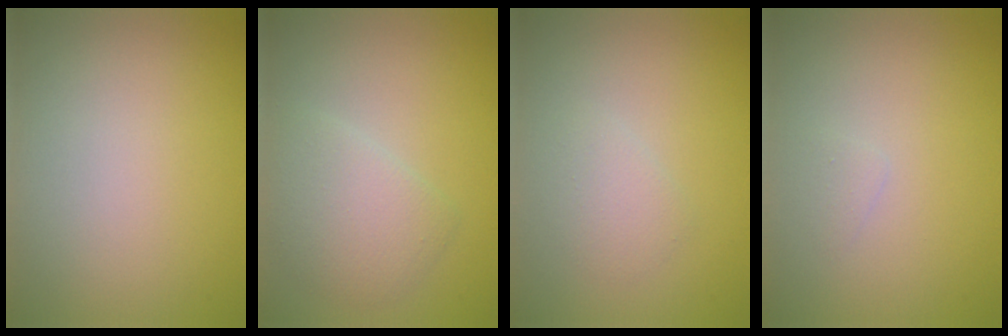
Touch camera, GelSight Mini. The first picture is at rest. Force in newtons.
{"total": 3.3, "press": 3.3, "slide": 0.0}
{"total": 1.6, "press": 1.6, "slide": 0.1}
{"total": 0.7, "press": 0.7, "slide": 0.0}